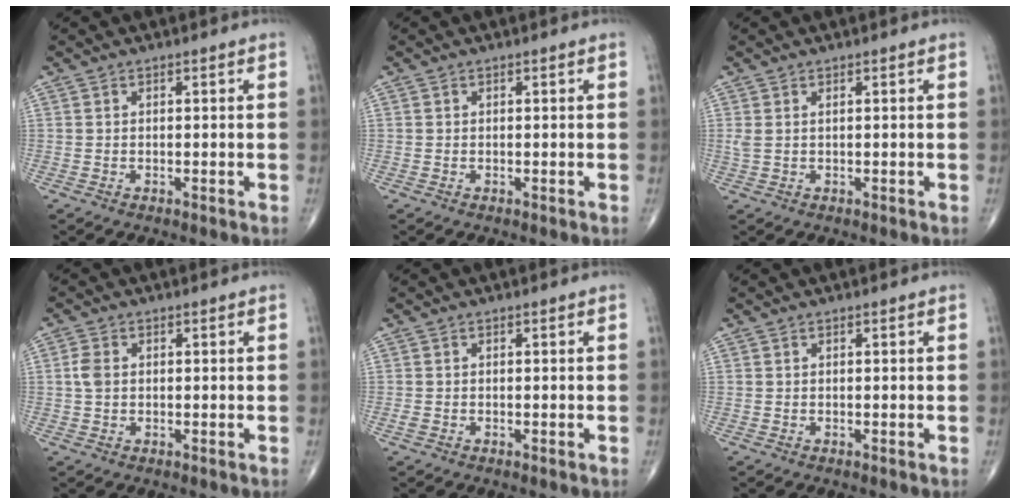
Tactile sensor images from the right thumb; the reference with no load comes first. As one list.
[{"total": 0.0}, {"total": 1.6, "force": [0.5, 0.7, 1.3], "torque": [-0.039, 0.011, 0.018]}, {"total": 2.7, "force": [0.2, 1.9, 1.9], "torque": [-0.044, 0.004, 0.001]}, {"total": 1.0, "force": [-0.4, 0.6, 0.7], "torque": [-0.014, -0.001, -0.008]}, {"total": 0.0}]